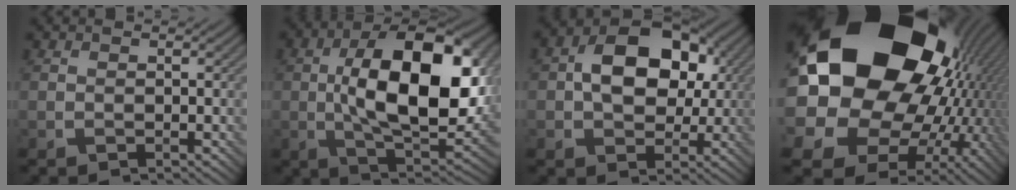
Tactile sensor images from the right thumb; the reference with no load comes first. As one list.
[{"total": 17.6, "force": [1.4, 8.8, 15.2], "torque": [-0.251, 0.003, 0.018]}, {"total": 11.4, "force": [1.5, 7.9, 8.1], "torque": [-0.139, 0.015, 0.019]}, {"total": 24.5, "force": [5.2, 19.1, 14.4], "torque": [-0.302, -0.047, 0.082]}]